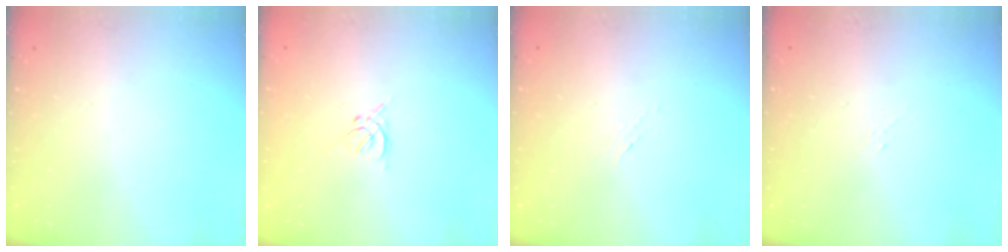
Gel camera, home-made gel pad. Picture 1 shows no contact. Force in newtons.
{"total": 1.3, "press": 1.2, "slide": 0.5}
{"total": 2.8, "press": 2.7, "slide": 0.6}
{"total": 2.1, "press": 2.0, "slide": 0.6}